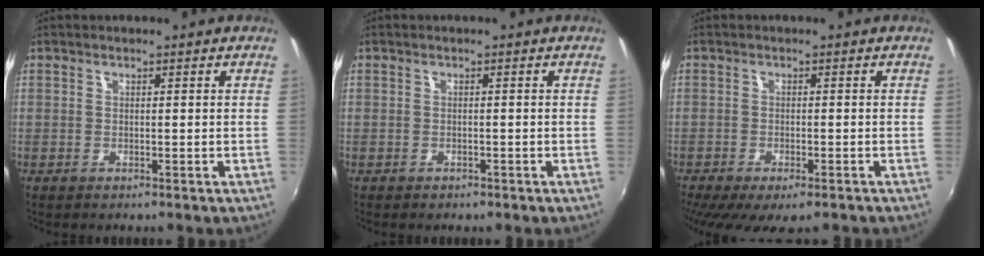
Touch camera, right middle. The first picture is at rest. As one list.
[{"total": 1.2, "force": [-0.9, 0.7, 0.3], "torque": [-0.010, -0.002, -0.011]}, {"total": 9.5, "force": [-6.8, 3.0, 5.8], "torque": [-0.124, -0.042, -0.104]}]